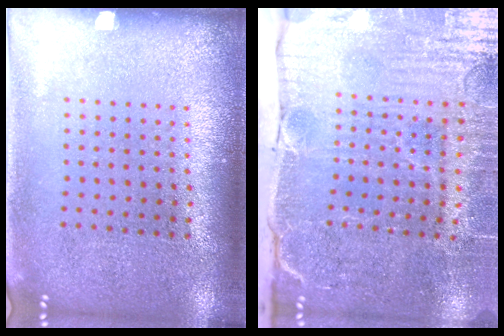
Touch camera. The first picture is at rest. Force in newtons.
{"total": 5.2, "press": 4.4, "slide": 2.7}